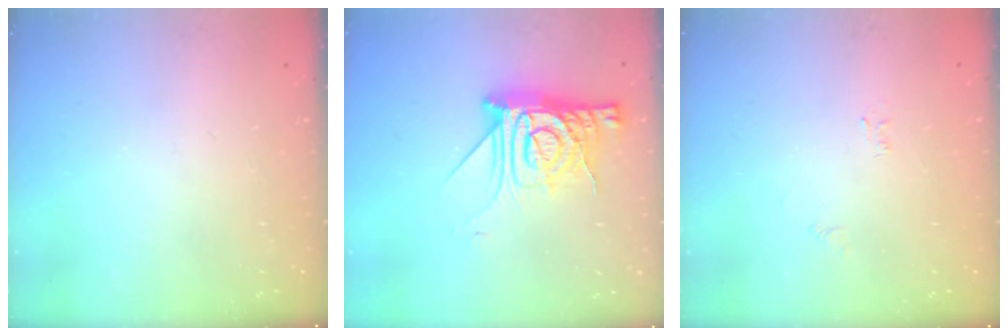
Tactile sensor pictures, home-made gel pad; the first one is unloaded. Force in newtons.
{"total": 15.8, "press": 15.7, "slide": 1.6}
{"total": 2.5, "press": 2.5, "slide": 0.3}